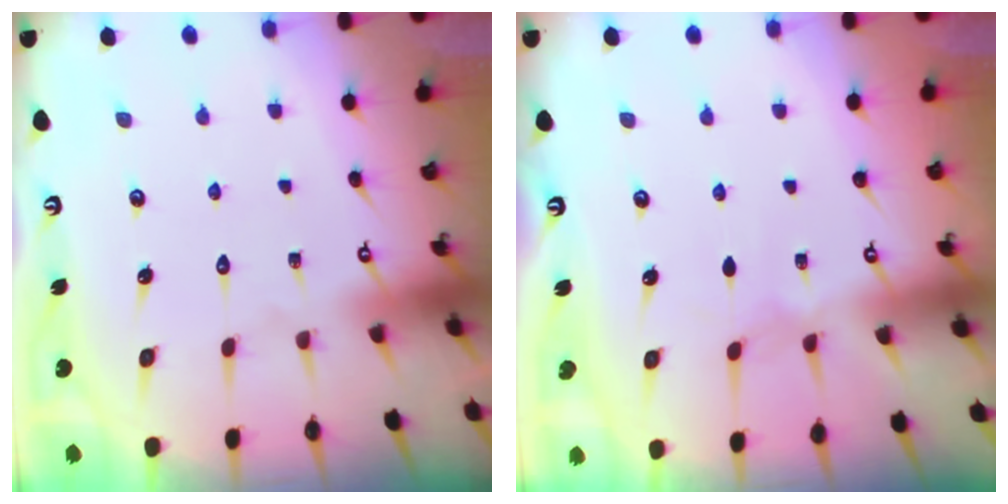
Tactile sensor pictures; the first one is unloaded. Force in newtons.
{"total": 0.7, "press": 0.6, "slide": 0.3}